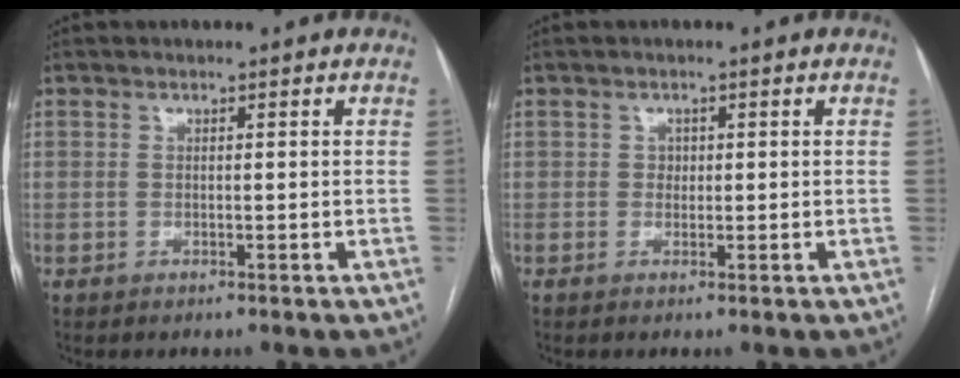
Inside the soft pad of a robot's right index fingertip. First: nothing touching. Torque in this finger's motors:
{"motor_torque": [0.07, 0.17, -0.04, 0.00]}